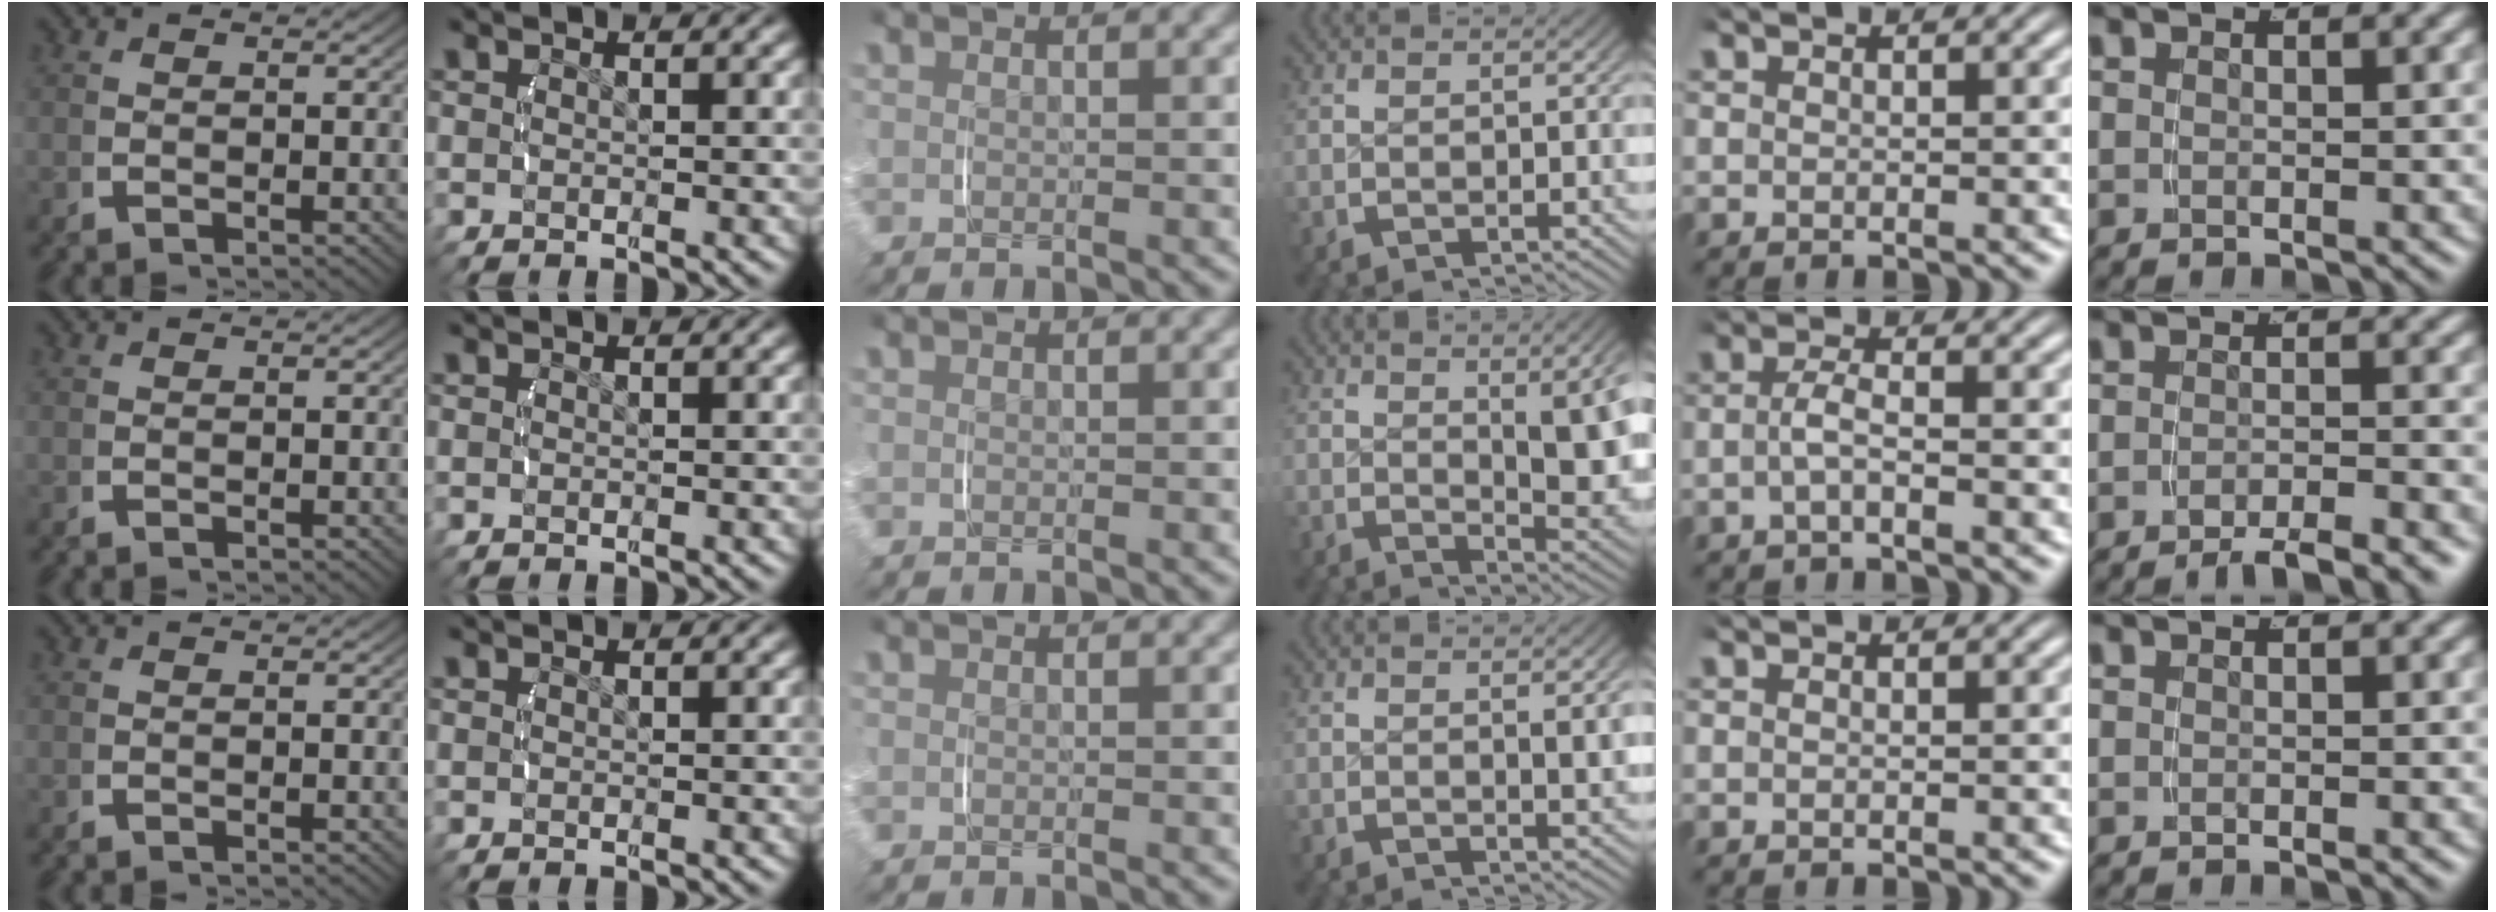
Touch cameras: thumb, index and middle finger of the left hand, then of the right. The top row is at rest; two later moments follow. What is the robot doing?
{"motion": "lift_and_place", "object": "glasses case"}